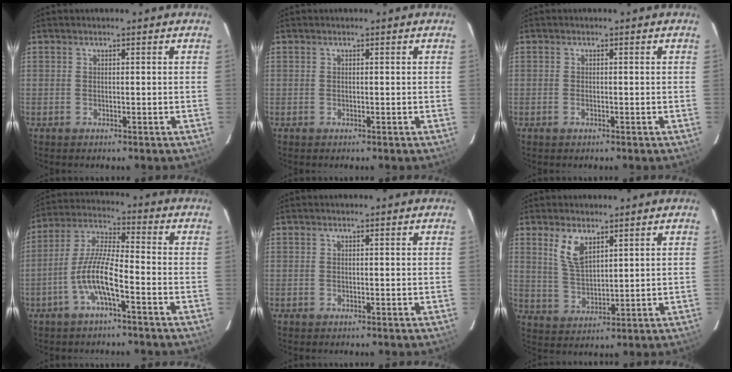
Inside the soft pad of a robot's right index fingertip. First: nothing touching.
{"total": 0.0}
{"total": 0.9, "force": [-0.5, 0.4, 0.6], "torque": [-0.011, 0.001, -0.008]}
{"total": 9.1, "force": [-4.2, 1.3, 8.0], "torque": [-0.177, 0.008, -0.083]}
{"total": 0.0}
{"total": 6.8, "force": [3.9, 3.1, 4.7], "torque": [-0.090, -0.001, 0.083]}